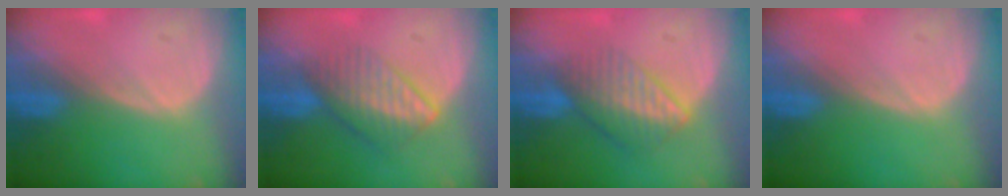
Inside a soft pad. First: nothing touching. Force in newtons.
{"total": 6.5, "press": 5.9, "slide": 2.7}
{"total": 6.7, "press": 5.8, "slide": 3.3}
{"total": 0.0}